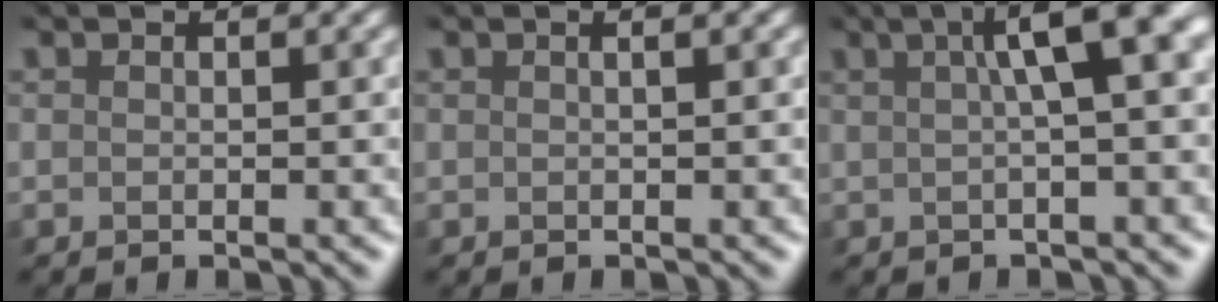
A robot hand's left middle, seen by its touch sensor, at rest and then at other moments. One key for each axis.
{"total": 2.1, "fx": 0.9, "fy": 1.0, "fz": 1.6, "tx": -0.002, "ty": 0.003, "tz": -0.008}
{"total": 7.1, "fx": 1.8, "fy": 2.0, "fz": 6.6, "tx": -0.065, "ty": 0.022, "tz": 0.023}